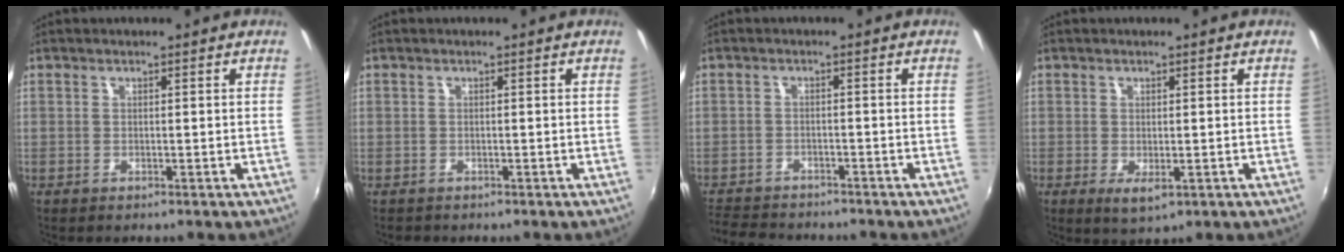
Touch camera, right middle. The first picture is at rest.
{"total": 0.9, "force": [-0.6, 0.7, -0.2], "torque": [0.000, 0.002, -0.009]}
{"total": 7.3, "force": [-6.6, 2.7, 1.6], "torque": [-0.059, 0.001, -0.112]}
{"total": 3.1, "force": [-0.7, 1.4, 2.6], "torque": [-0.045, -0.012, -0.007]}